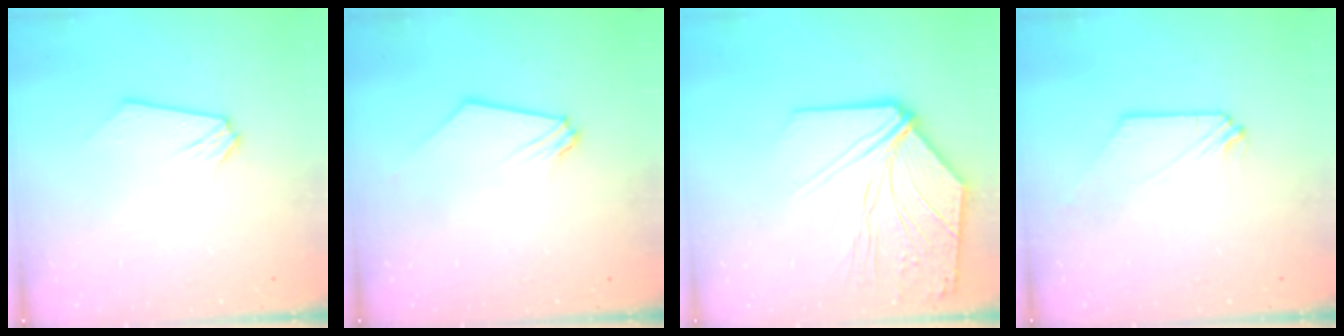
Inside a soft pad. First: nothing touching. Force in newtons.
{"total": 0.9, "press": 0.9, "slide": 0.2}
{"total": 16.1, "press": 15.9, "slide": 2.9}
{"total": 0.0}